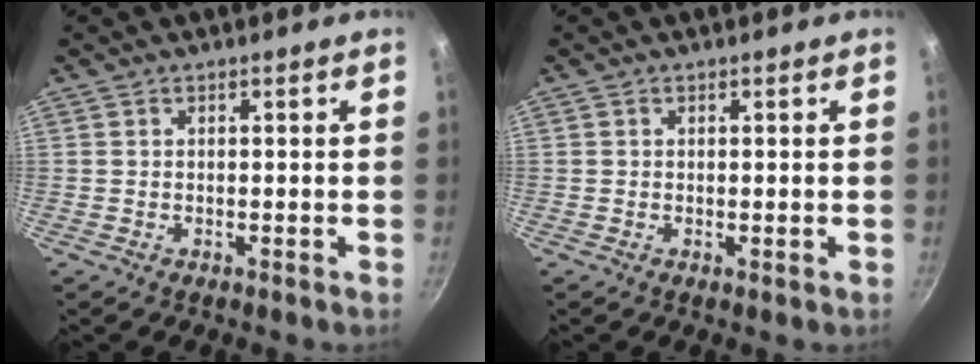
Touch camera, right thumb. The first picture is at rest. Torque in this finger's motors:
{"motor_torque": [0.28, 0.00, 0.17, 0.05, -0.04]}